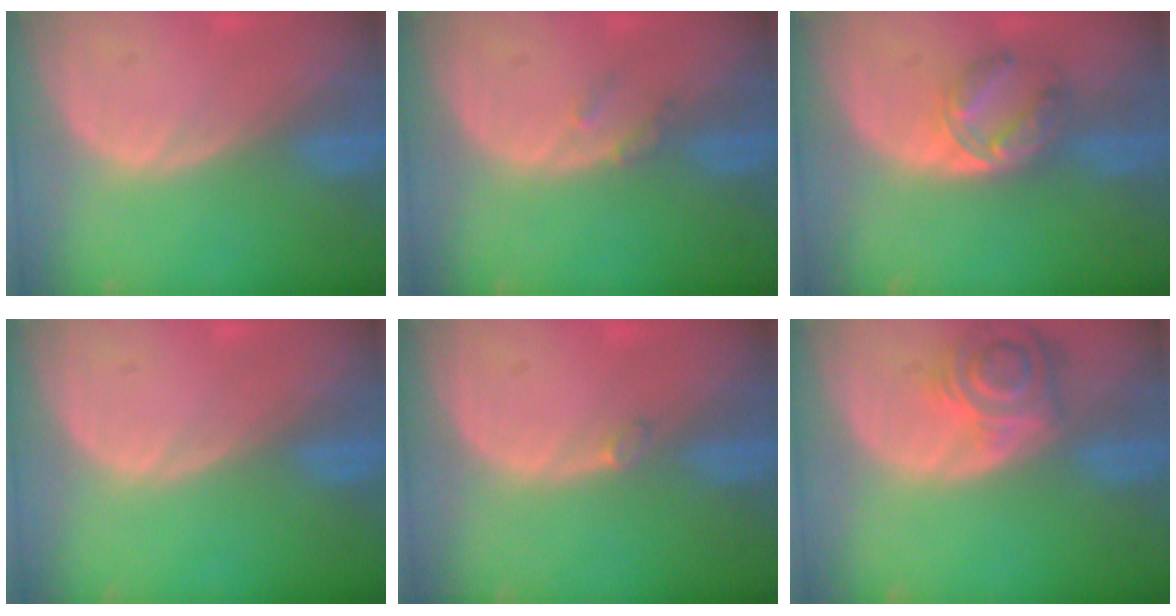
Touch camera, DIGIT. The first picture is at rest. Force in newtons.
{"total": 1.6, "press": 1.6, "slide": 0.2}
{"total": 5.8, "press": 5.6, "slide": 1.7}
{"total": 0.0}
{"total": 0.8, "press": 0.8, "slide": 0.2}
{"total": 7.2, "press": 6.5, "slide": 3.0}